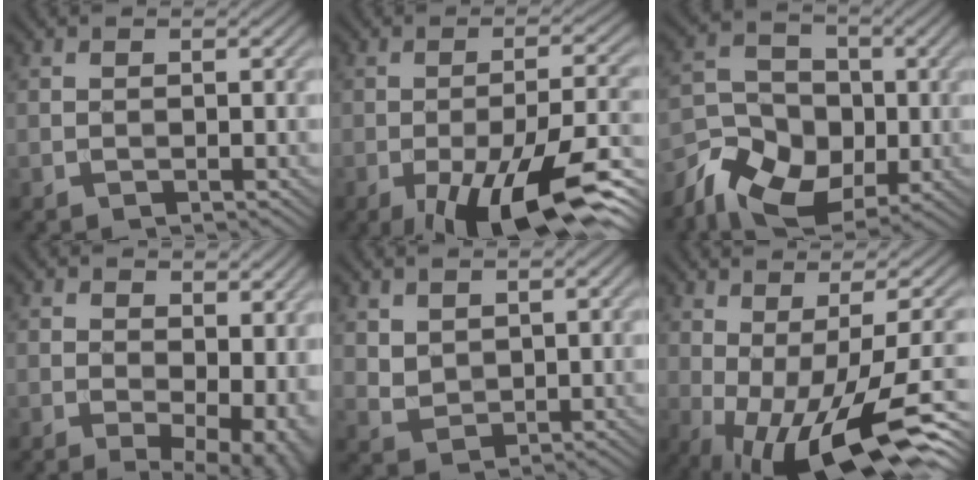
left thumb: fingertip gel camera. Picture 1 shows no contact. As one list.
[{"total": 15.4, "force": [-7.5, 4.8, 12.6], "torque": [-0.182, -0.002, -0.117]}, {"total": 10.6, "force": [-4.8, 7.6, 5.5], "torque": [-0.120, -0.015, -0.095]}, {"total": 9.0, "force": [0.5, 5.2, 7.3], "torque": [-0.086, -0.015, 0.026]}, {"total": 2.9, "force": [1.8, 1.8, 1.3], "torque": [-0.035, -0.005, 0.043]}, {"total": 14.0, "force": [-3.8, 4.3, 12.8], "torque": [-0.200, -0.009, -0.044]}]